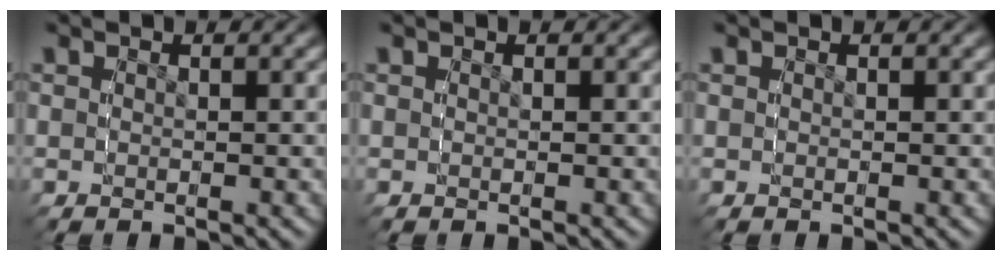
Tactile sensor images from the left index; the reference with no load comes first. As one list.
[{"total": 0.0}, {"total": 0.0}]